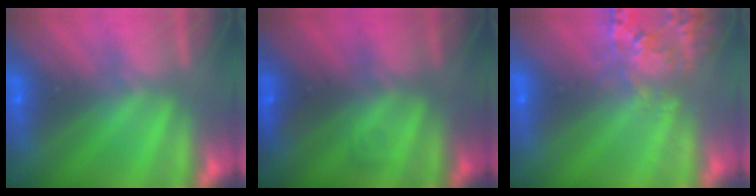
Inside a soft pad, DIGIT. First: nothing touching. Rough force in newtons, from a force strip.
{"total": 1.7}
{"total": 2.6}